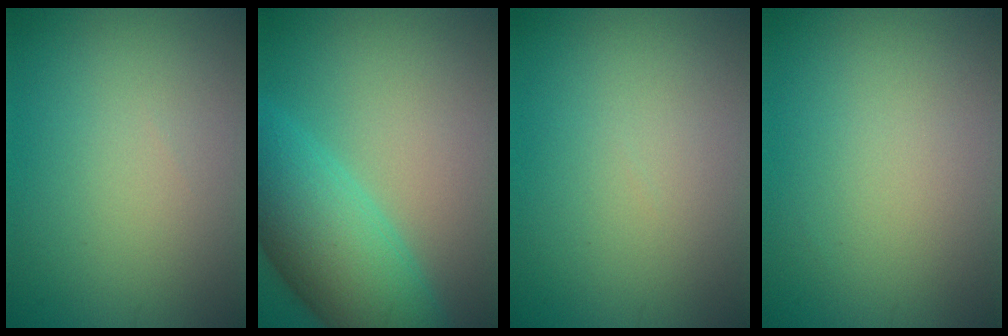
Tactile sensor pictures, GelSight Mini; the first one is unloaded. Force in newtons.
{"total": 8.8, "press": 8.8, "slide": 0.3}
{"total": 0.0}
{"total": 0.0}